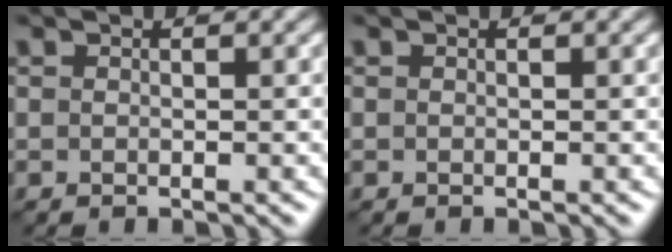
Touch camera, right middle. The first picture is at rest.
{"total": 0.0}